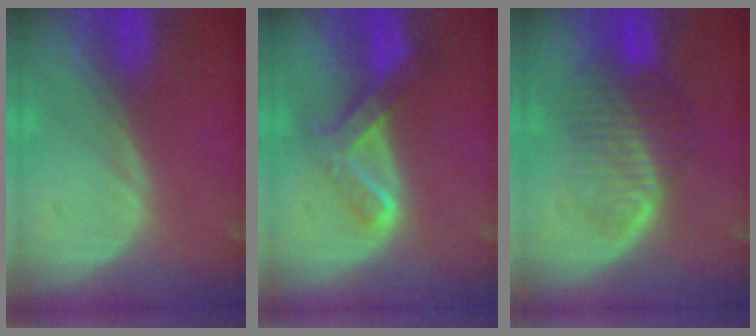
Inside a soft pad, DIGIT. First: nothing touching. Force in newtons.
{"total": 6.7, "press": 5.6, "slide": 3.6}
{"total": 7.6, "press": 6.9, "slide": 3.2}